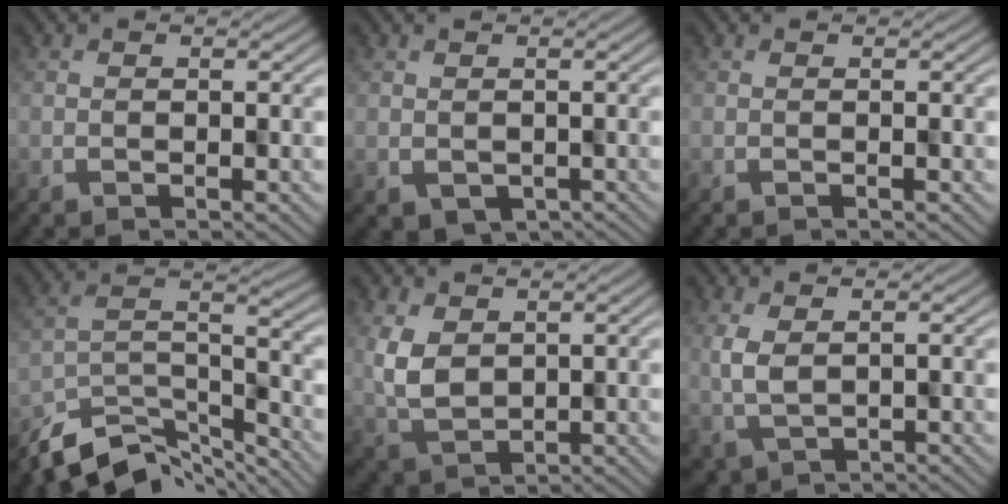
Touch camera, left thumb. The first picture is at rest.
{"total": 2.4, "force": [-0.7, 2.0, 1.1], "torque": [-0.015, -0.006, -0.002]}
{"total": 0.0}
{"total": 9.3, "force": [-6.9, 3.8, 4.9], "torque": [-0.100, -0.008, -0.120]}
{"total": 5.8, "force": [1.1, 4.2, 3.9], "torque": [-0.094, -0.017, 0.029]}
{"total": 3.4, "force": [0.5, 2.2, 2.5], "torque": [-0.070, -0.014, 0.014]}